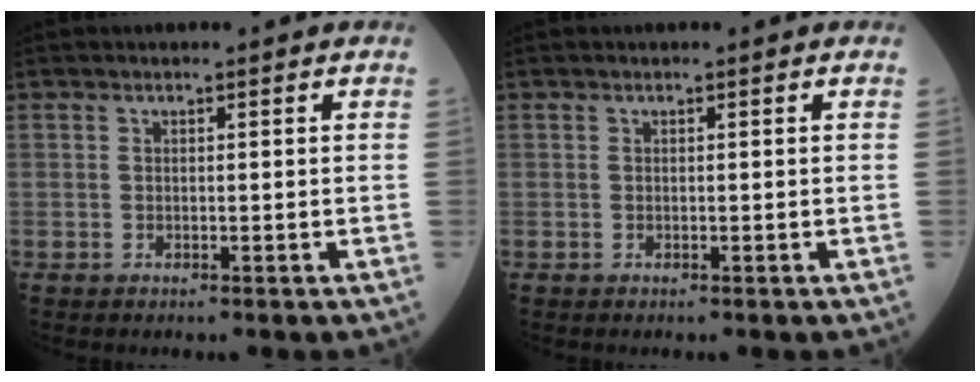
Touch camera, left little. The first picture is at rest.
{"total": 0.0}